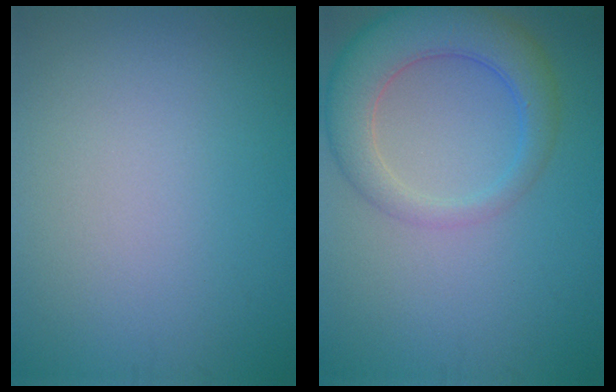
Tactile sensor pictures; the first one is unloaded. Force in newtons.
{"total": 6.0, "press": 6.0, "slide": 0.4}